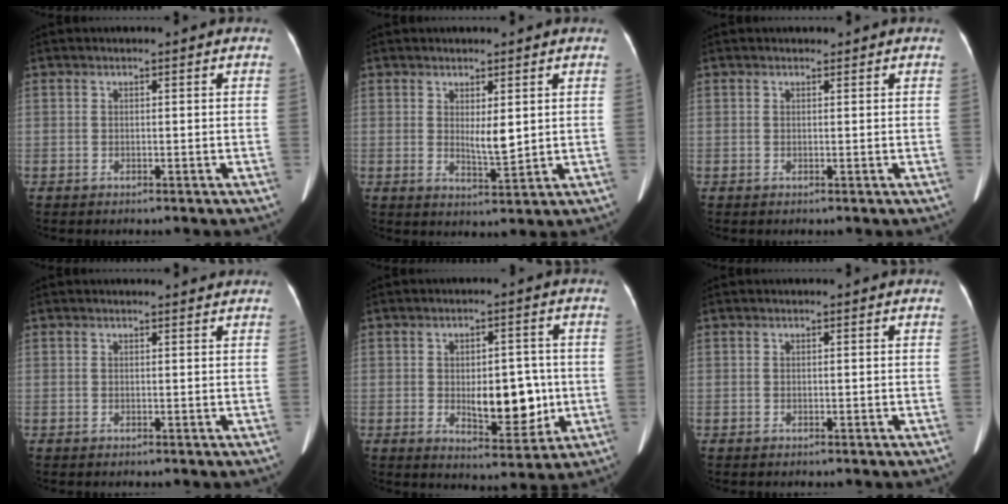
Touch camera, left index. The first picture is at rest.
{"total": 3.4, "force": [1.0, 0.8, 3.2], "torque": [-0.056, -0.012, 0.022]}
{"total": 0.5, "force": [0.5, 0.2, 0.0], "torque": [-0.010, 0.001, 0.010]}
{"total": 1.5, "force": [1.5, 0.1, 0.1], "torque": [-0.009, 0.001, 0.017]}
{"total": 9.2, "force": [-0.9, 4.2, 8.1], "torque": [-0.111, -0.001, -0.005]}
{"total": 0.0}